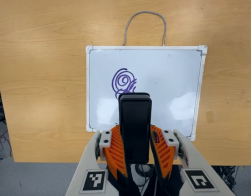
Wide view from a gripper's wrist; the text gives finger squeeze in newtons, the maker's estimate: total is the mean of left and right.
{"total": 9.4, "left": 6.6, "right": 12.1}